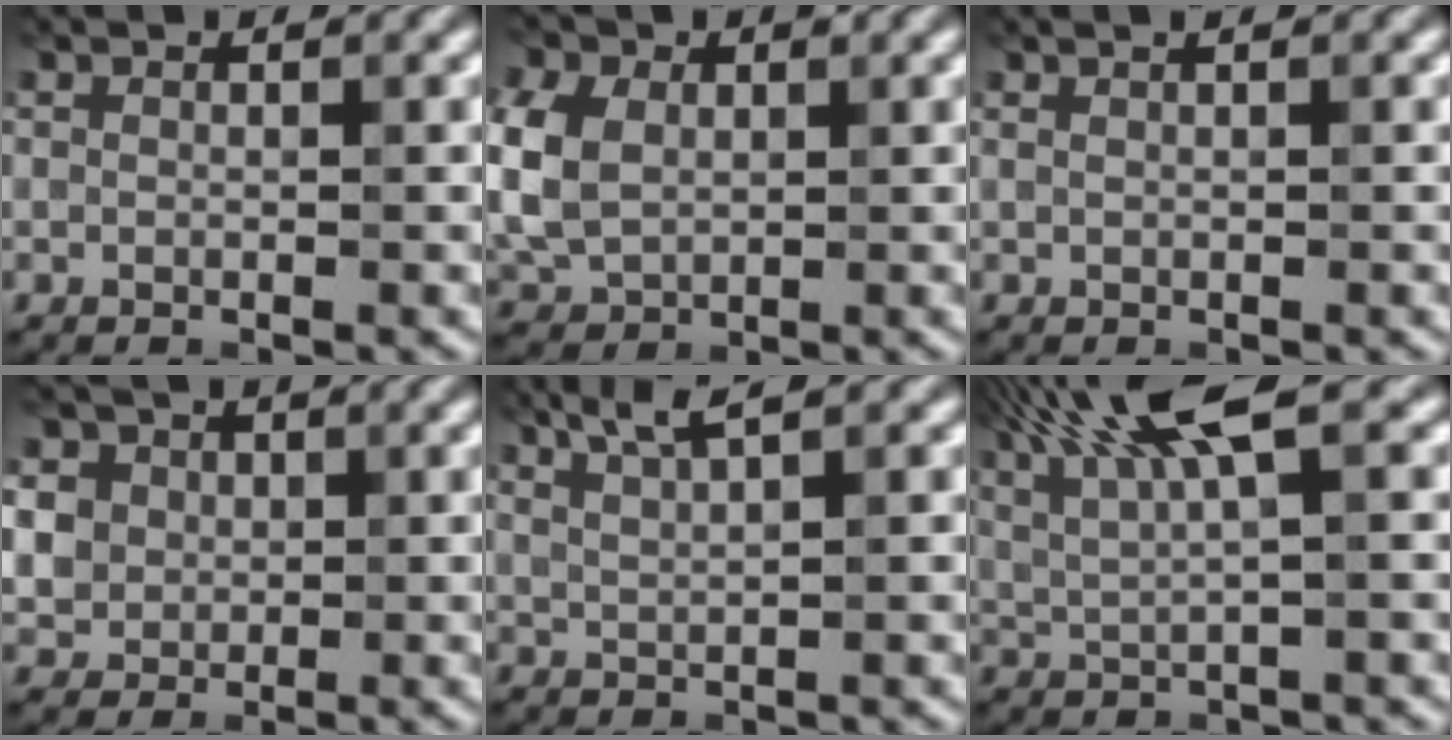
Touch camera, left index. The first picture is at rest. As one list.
[{"total": 10.0, "force": [1.6, 7.8, 6.0], "torque": [-0.150, 0.032, 0.008]}, {"total": 1.3, "force": [0.7, 0.5, 0.9], "torque": [-0.008, -0.005, 0.003]}, {"total": 7.9, "force": [2.6, 6.7, 3.3], "torque": [-0.077, 0.025, 0.025]}, {"total": 3.3, "force": [2.3, 0.5, 2.3], "torque": [-0.038, 0.008, 0.047]}, {"total": 8.6, "force": [4.3, 2.1, 7.2], "torque": [-0.129, 0.018, 0.076]}]